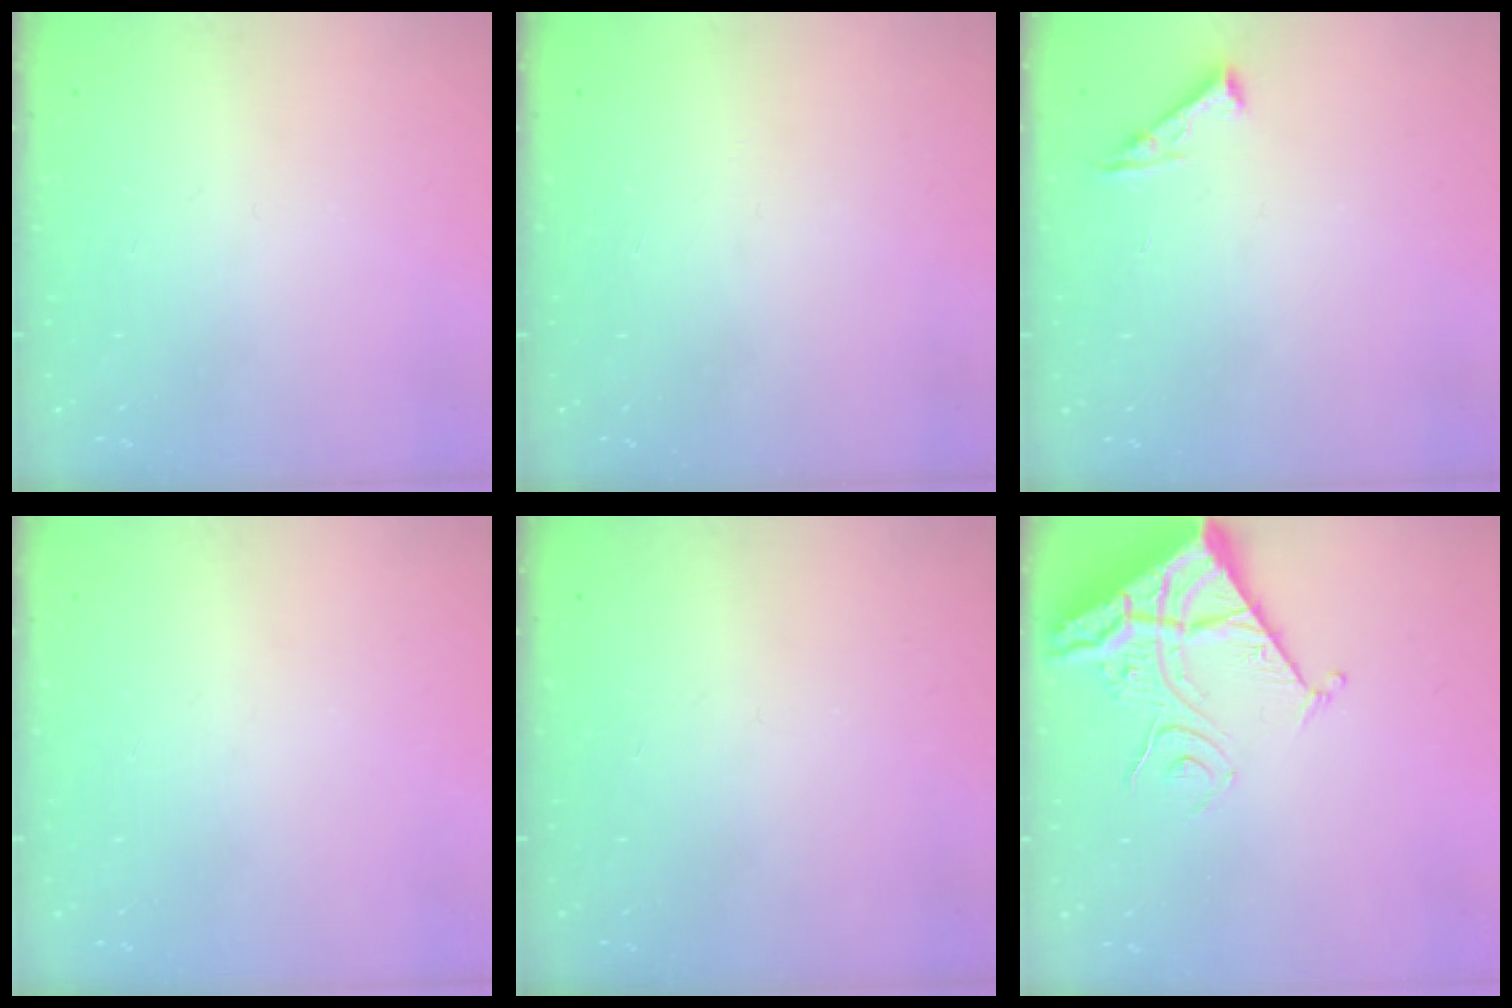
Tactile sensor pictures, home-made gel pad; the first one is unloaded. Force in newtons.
{"total": 1.5, "press": 1.5, "slide": 0.1}
{"total": 5.3, "press": 5.2, "slide": 0.7}
{"total": 0.0}
{"total": 0.0}
{"total": 11.3, "press": 11.3, "slide": 1.4}